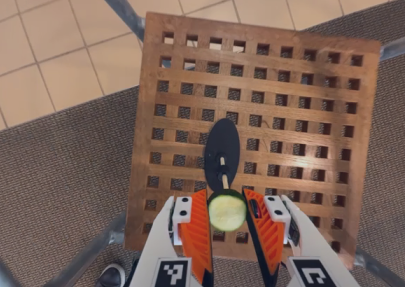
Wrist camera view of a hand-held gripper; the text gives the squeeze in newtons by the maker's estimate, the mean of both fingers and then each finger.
{"total": 6.9, "left": 6.7, "right": 7.1}